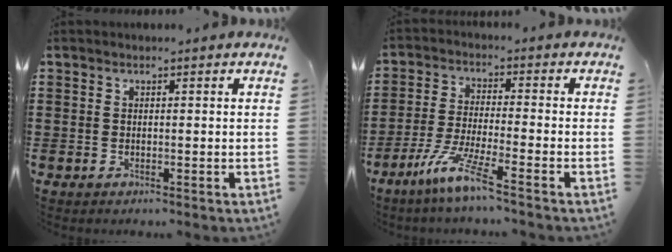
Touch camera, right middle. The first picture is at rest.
{"total": 7.4, "force": [-5.2, 0.4, 5.3], "torque": [-0.109, -0.011, -0.098]}